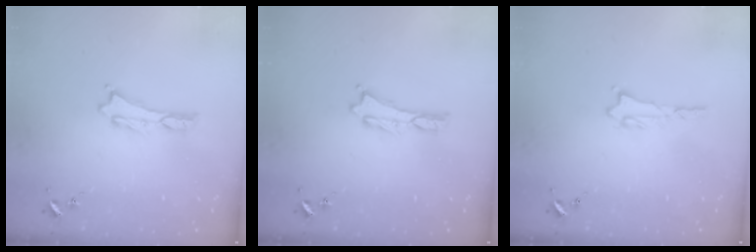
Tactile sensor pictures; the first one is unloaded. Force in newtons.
{"total": 0.0}
{"total": 0.9, "press": 0.9, "slide": 0.2}